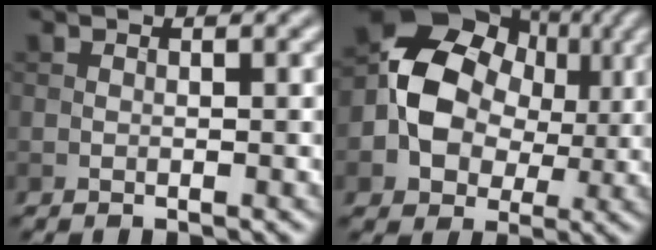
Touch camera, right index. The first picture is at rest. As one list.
[{"total": 9.3, "force": [-0.1, 7.4, 5.7], "torque": [-0.094, 0.008, -0.021]}]